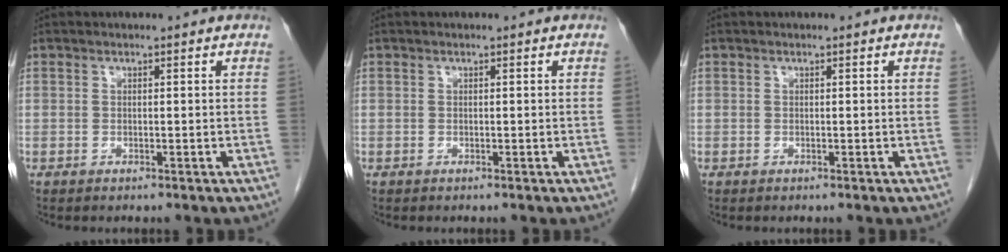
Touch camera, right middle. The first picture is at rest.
{"total": 0.0}
{"total": 0.0}